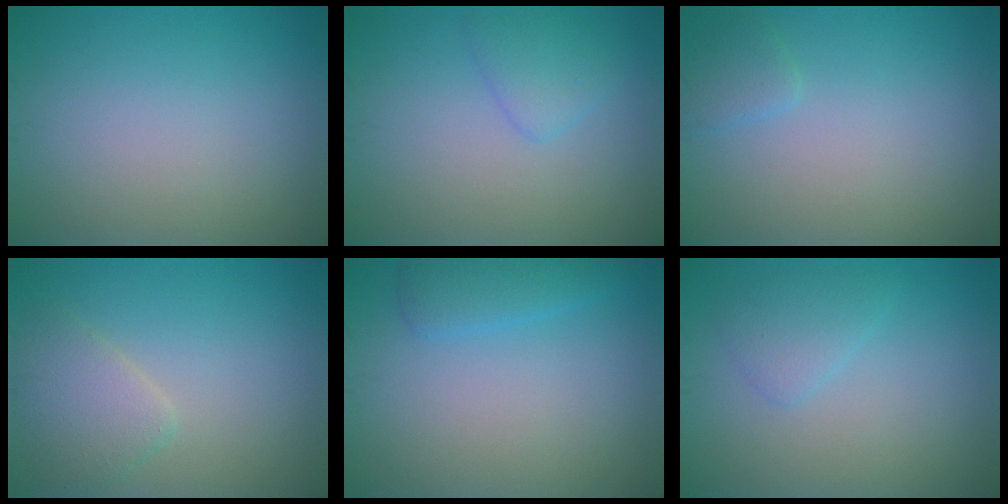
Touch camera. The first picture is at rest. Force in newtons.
{"total": 2.0, "press": 2.0, "slide": 0.2}
{"total": 1.2, "press": 1.2, "slide": 0.1}
{"total": 3.0, "press": 3.0, "slide": 0.2}
{"total": 2.2, "press": 2.2, "slide": 0.0}
{"total": 2.0, "press": 2.0, "slide": 0.1}